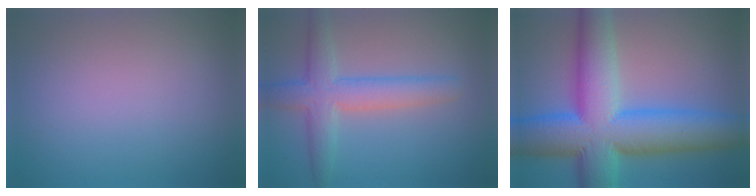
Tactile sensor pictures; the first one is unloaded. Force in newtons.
{"total": 4.9, "press": 4.9, "slide": 0.1}
{"total": 13.8, "press": 13.8, "slide": 0.5}